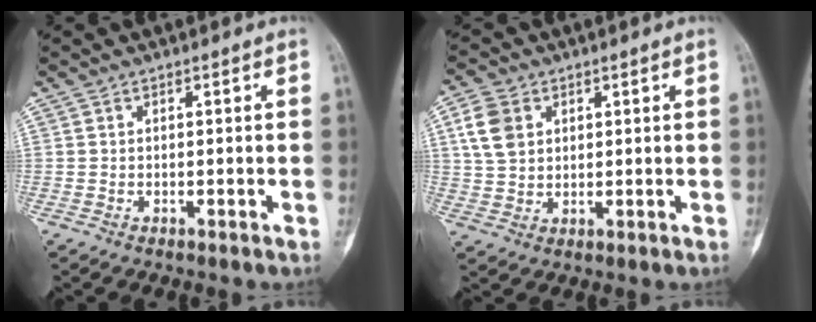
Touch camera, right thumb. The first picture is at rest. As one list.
[{"total": 7.0, "force": [2.5, 5.1, 4.0], "torque": [-0.071, -0.001, 0.050]}]